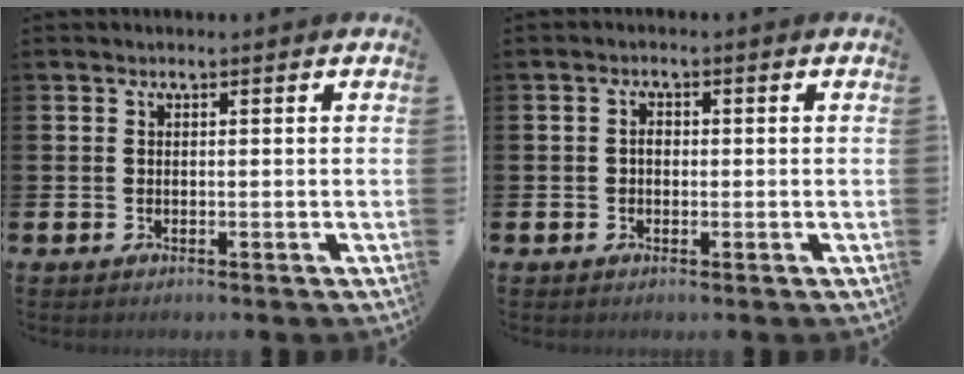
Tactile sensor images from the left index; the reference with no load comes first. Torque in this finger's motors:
{"motor_torque": [0.01, 0.06, 0.03, 0.00]}